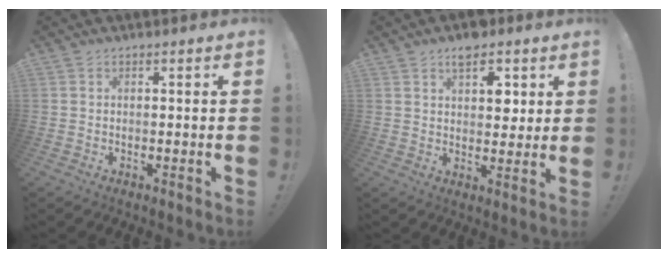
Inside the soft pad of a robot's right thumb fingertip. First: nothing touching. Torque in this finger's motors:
{"motor_torque": [1.11, 1.11, 0.13, 0.02, 0.00]}